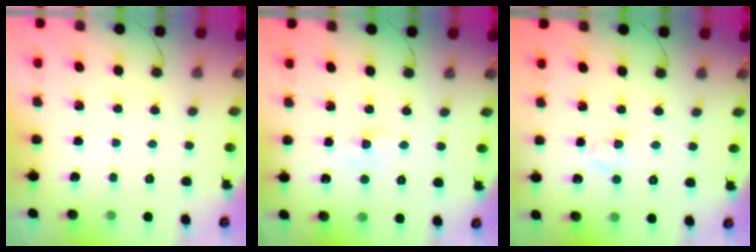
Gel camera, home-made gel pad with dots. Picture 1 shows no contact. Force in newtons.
{"total": 2.3, "press": 2.1, "slide": 0.8}
{"total": 2.0, "press": 1.7, "slide": 0.9}